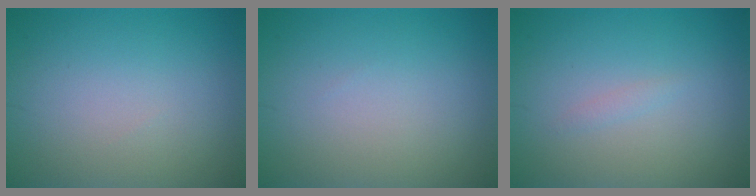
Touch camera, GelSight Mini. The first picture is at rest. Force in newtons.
{"total": 0.0}
{"total": 0.6, "press": 0.6, "slide": 0.0}